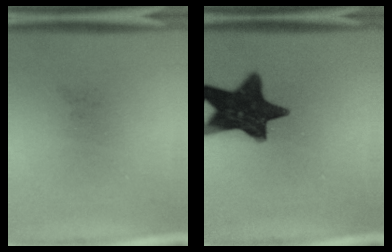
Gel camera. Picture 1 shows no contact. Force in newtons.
{"total": 15.3}